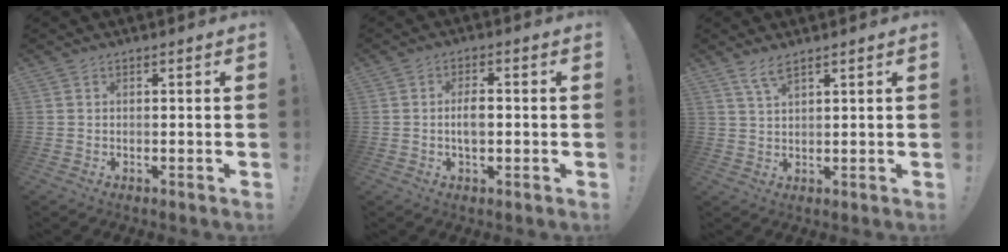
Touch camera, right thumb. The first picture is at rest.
{"total": 4.4, "force": [-0.4, 2.1, 3.8], "torque": [-0.067, 0.006, -0.012]}
{"total": 4.2, "force": [3.0, 0.9, 2.8], "torque": [-0.060, -0.010, 0.053]}